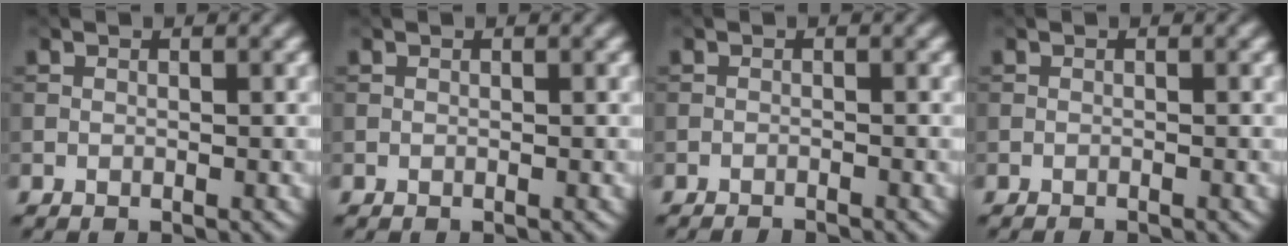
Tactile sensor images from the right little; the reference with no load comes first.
{"total": 0.0}
{"total": 1.4, "force": [-1.3, 0.2, 0.5], "torque": [0.000, 0.000, -0.022]}
{"total": 0.6, "force": [-0.6, 0.1, 0.2], "torque": [0.002, 0.000, -0.010]}